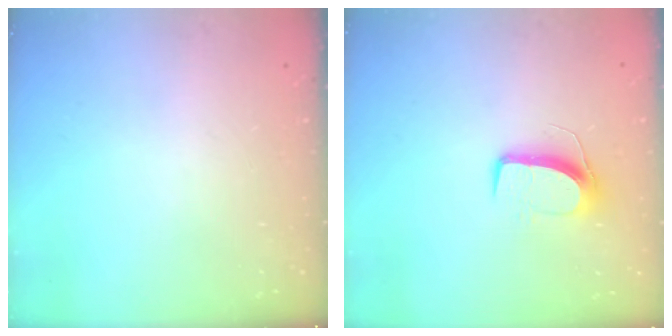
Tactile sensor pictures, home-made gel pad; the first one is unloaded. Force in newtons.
{"total": 8.6, "press": 8.5, "slide": 0.4}